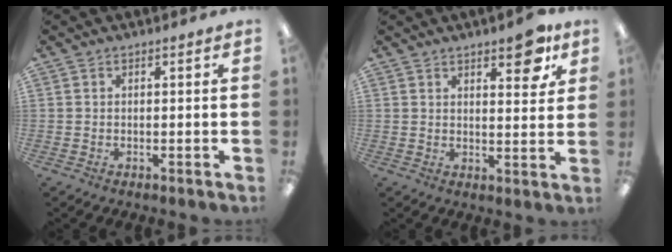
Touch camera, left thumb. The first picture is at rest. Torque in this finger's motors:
{"motor_torque": [0.19, 0.33, 0.05, -0.20, 0.00]}